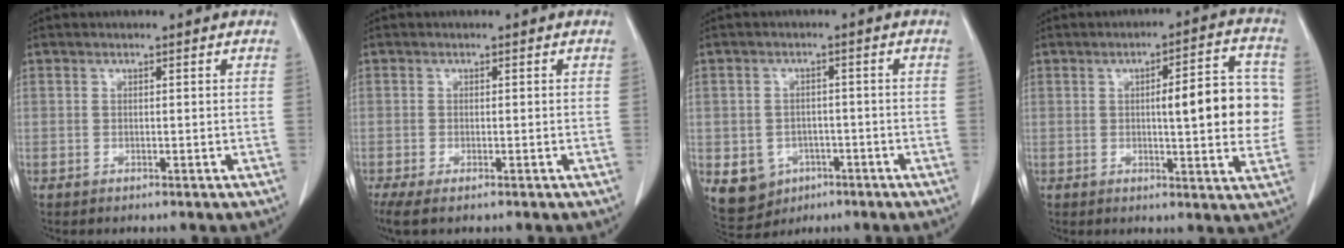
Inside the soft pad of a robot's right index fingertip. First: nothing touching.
{"total": 3.9, "force": [-2.7, 0.9, 2.6], "torque": [-0.048, -0.013, -0.043]}
{"total": 8.0, "force": [-3.2, 6.9, 2.4], "torque": [-0.047, 0.006, -0.033]}
{"total": 11.2, "force": [0.5, 2.3, 10.9], "torque": [-0.138, 0.020, 0.009]}